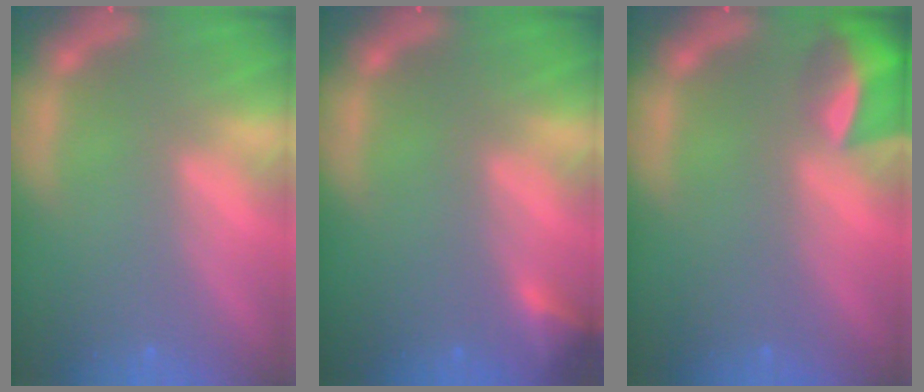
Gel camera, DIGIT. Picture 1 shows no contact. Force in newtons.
{"total": 1.9}
{"total": 4.9}